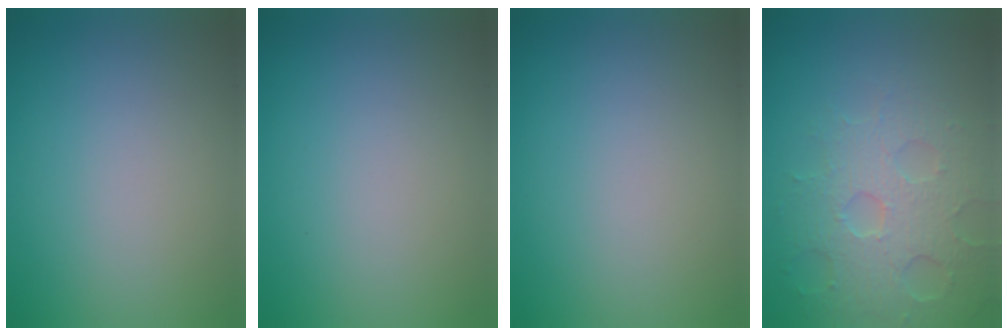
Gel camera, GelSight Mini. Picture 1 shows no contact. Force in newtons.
{"total": 0.0}
{"total": 0.0}
{"total": 5.3, "press": 4.7, "slide": 2.5}